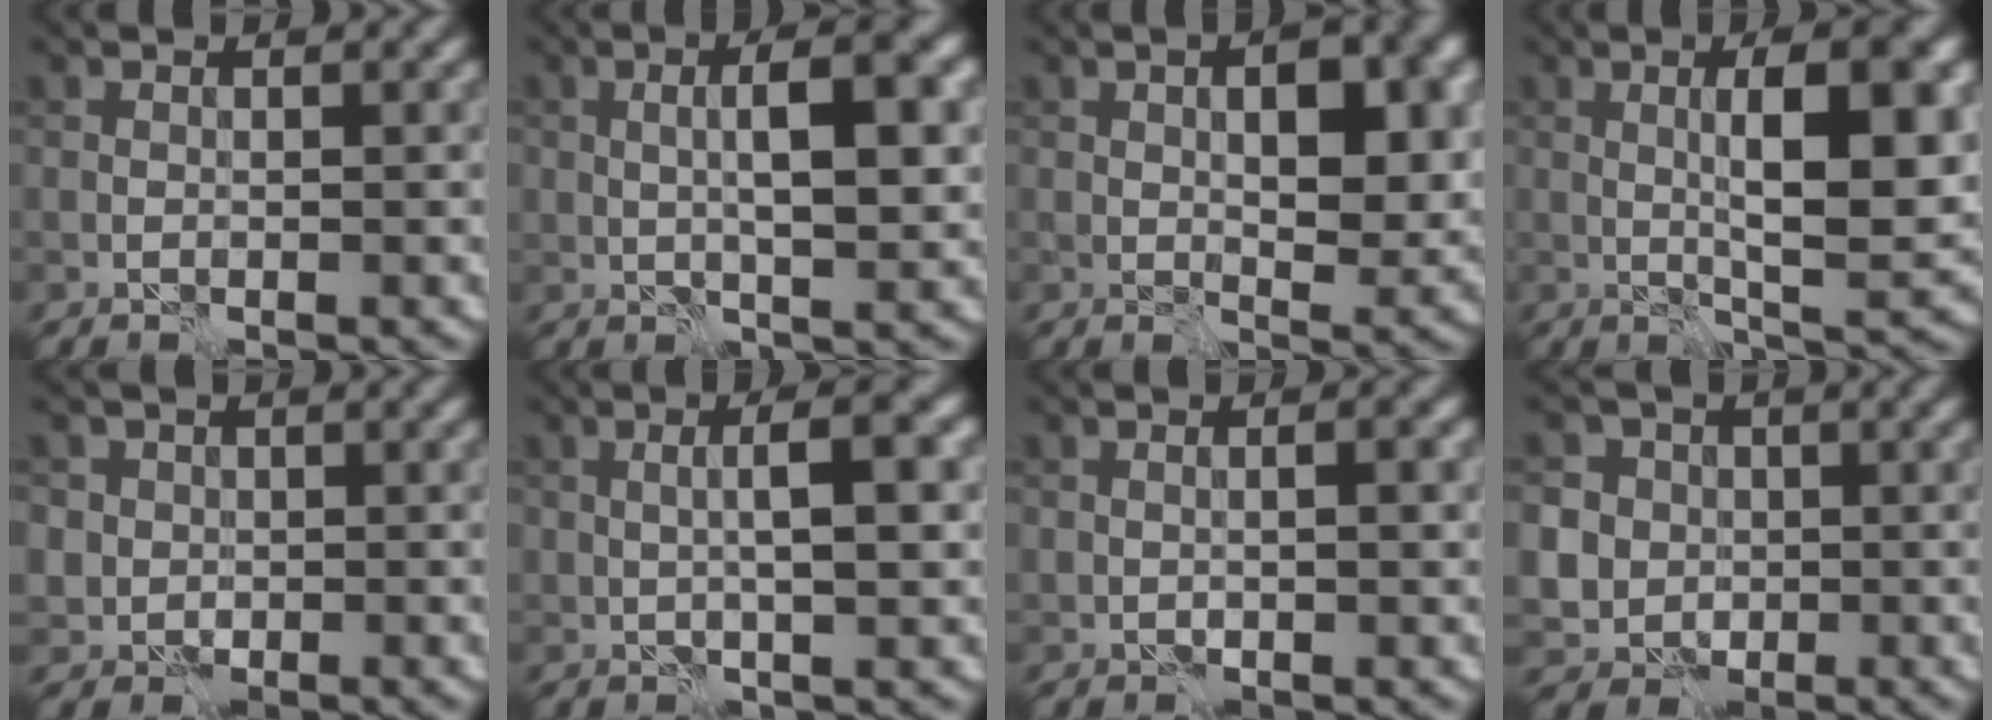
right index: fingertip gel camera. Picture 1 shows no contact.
{"total": 5.7, "force": [0.6, 1.6, 5.4], "torque": [-0.092, 0.006, 0.009]}
{"total": 6.5, "force": [1.1, 2.8, 5.8], "torque": [-0.077, 0.001, 0.020]}
{"total": 8.8, "force": [0.9, 2.3, 8.4], "torque": [-0.123, 0.001, 0.015]}
{"total": 3.1, "force": [0.6, 3.0, 0.8], "torque": [-0.004, 0.012, 0.001]}
{"total": 4.2, "force": [0.4, 0.9, 4.1], "torque": [-0.071, 0.007, 0.007]}
{"total": 1.5, "force": [0.1, 0.7, 1.3], "torque": [-0.019, -0.002, 0.005]}
{"total": 6.7, "force": [0.9, 6.3, 2.2], "torque": [-0.047, 0.028, -0.001]}